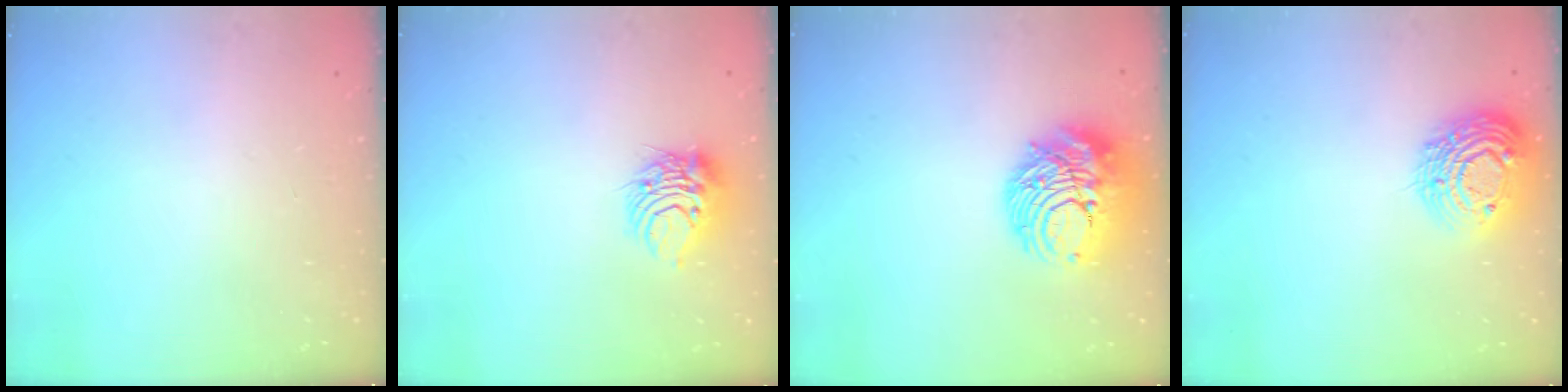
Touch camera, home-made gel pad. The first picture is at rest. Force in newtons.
{"total": 8.2, "press": 8.2, "slide": 0.3}
{"total": 12.6, "press": 12.5, "slide": 1.3}
{"total": 14.1, "press": 14.1, "slide": 0.9}